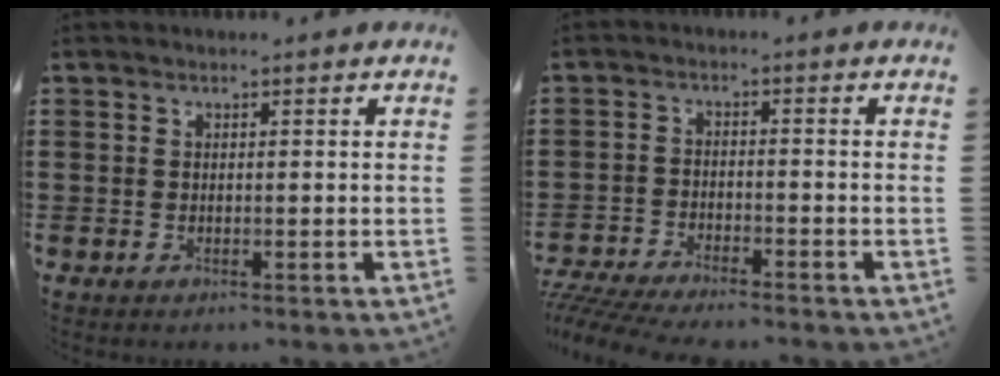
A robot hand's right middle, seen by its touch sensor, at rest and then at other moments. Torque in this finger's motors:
{"motor_torque": [1.61, -0.52, 0.29, 0.21]}